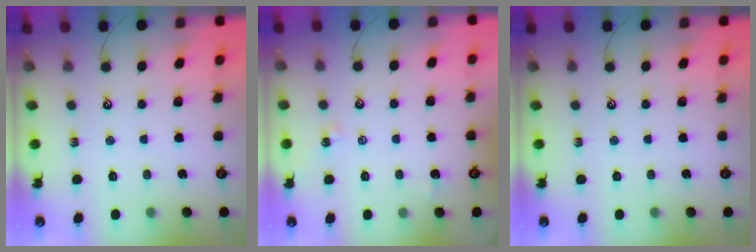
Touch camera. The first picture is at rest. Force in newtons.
{"total": 1.6, "press": 1.6, "slide": 0.4}
{"total": 0.0}